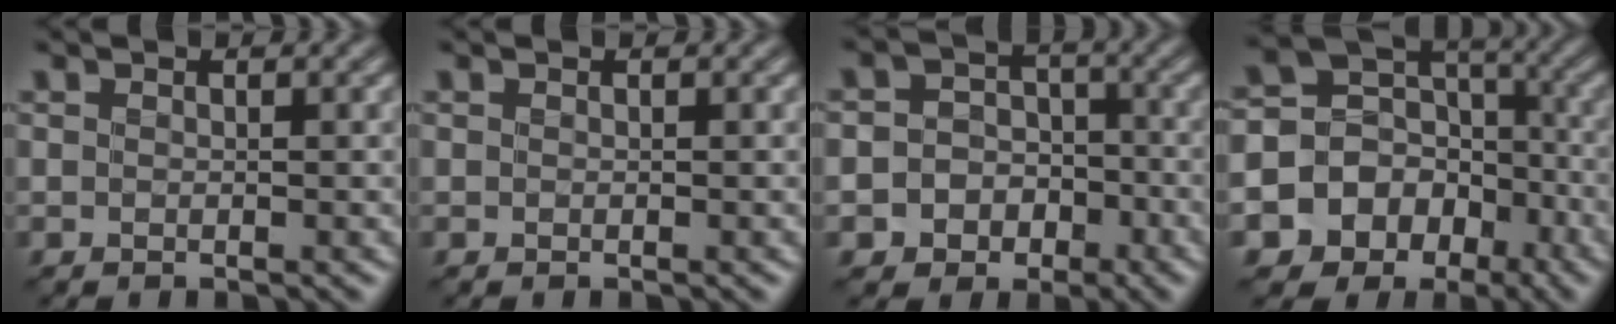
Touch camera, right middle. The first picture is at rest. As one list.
[{"total": 0.0}, {"total": 5.8, "force": [-2.6, 5.0, 1.3], "torque": [-0.003, 0.004, -0.059]}, {"total": 13.7, "force": [-6.8, 11.4, 3.7], "torque": [-0.077, -0.027, -0.114]}]